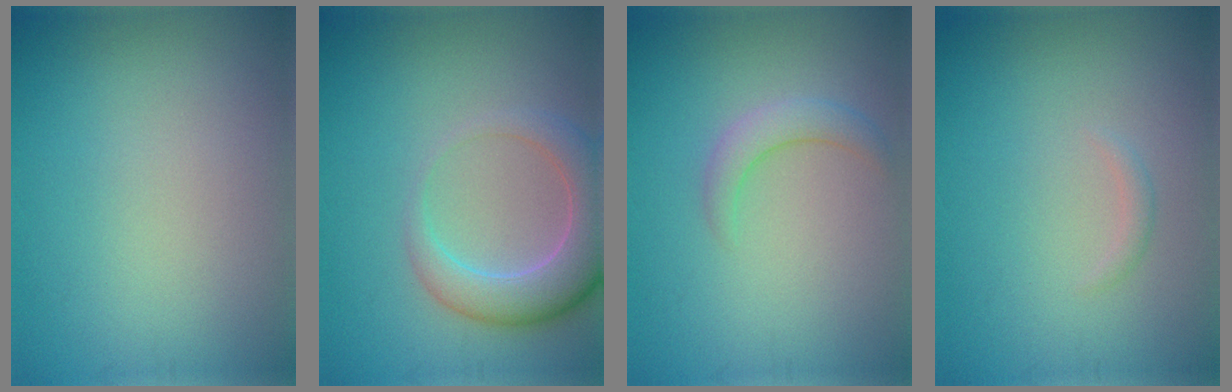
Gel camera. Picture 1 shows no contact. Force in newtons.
{"total": 5.6, "press": 5.6, "slide": 0.7}
{"total": 2.1, "press": 2.0, "slide": 0.3}
{"total": 0.7, "press": 0.7, "slide": 0.0}